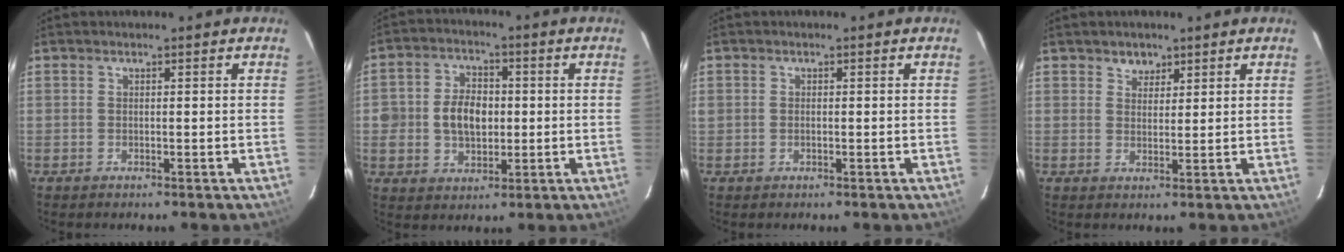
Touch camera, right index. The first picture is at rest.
{"total": 8.0, "force": [-0.1, 6.1, 5.3], "torque": [-0.105, 0.017, 0.006]}
{"total": 0.8, "force": [0.0, 0.7, 0.3], "torque": [-0.004, 0.001, -0.001]}
{"total": 2.7, "force": [1.8, 1.9, 0.5], "torque": [0.001, 0.004, 0.031]}